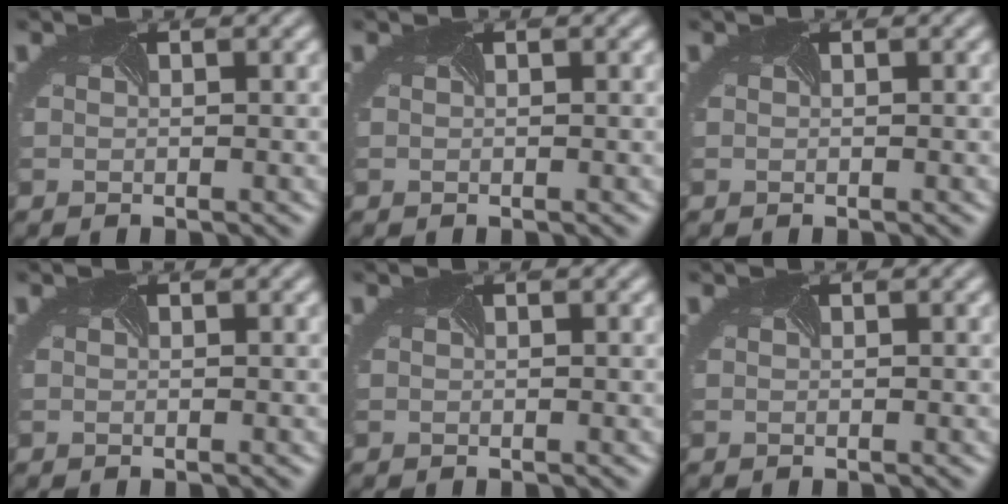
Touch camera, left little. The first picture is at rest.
{"total": 0.0}
{"total": 0.0}
{"total": 0.0}
{"total": 0.0}
{"total": 0.0}